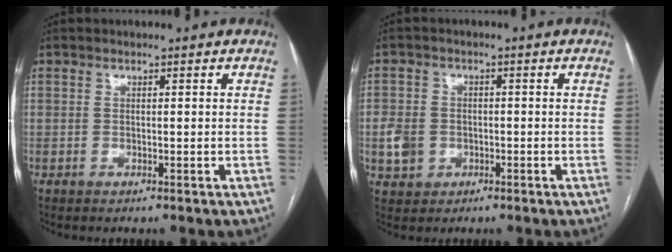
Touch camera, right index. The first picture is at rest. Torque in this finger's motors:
{"motor_torque": [0.20, 0.13, 0.07, 0.01]}